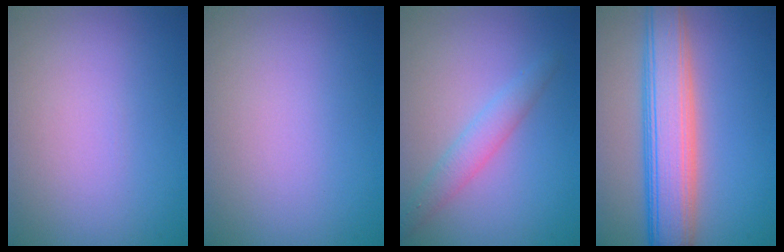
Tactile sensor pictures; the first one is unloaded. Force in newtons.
{"total": 0.0}
{"total": 2.3, "press": 2.3, "slide": 0.1}
{"total": 7.8, "press": 7.8, "slide": 0.1}